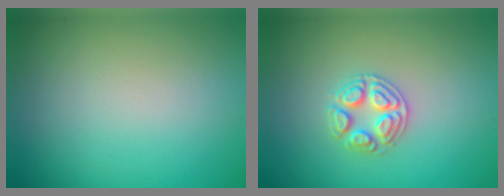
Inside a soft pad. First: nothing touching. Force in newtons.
{"total": 2.5, "press": 2.5, "slide": 0.4}